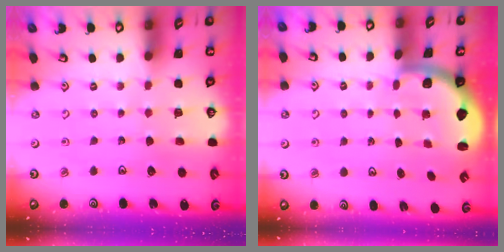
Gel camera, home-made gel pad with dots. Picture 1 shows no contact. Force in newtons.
{"total": 2.0, "press": 2.0, "slide": 0.5}